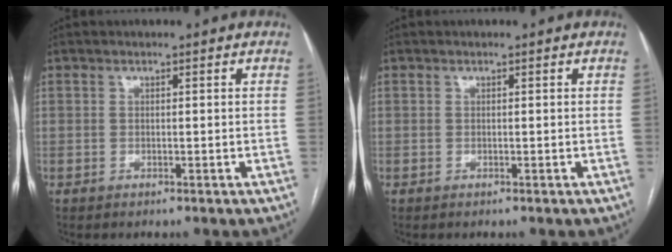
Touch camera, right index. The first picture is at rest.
{"total": 0.0}